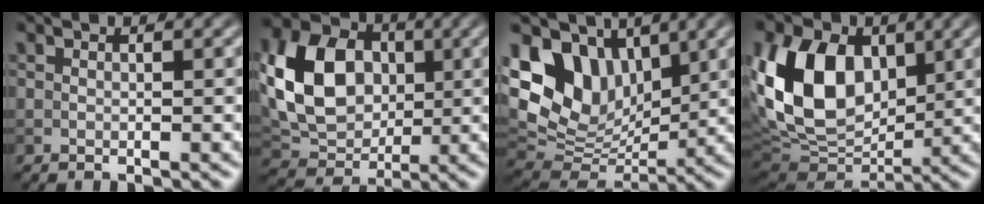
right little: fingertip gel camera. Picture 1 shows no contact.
{"total": 9.5, "force": [1.2, 7.1, 6.3], "torque": [-0.130, 0.008, 0.022]}
{"total": 10.9, "force": [4.9, 7.5, 6.3], "torque": [-0.136, 0.010, 0.090]}
{"total": 13.4, "force": [2.5, 9.2, 9.4], "torque": [-0.208, 0.007, 0.038]}